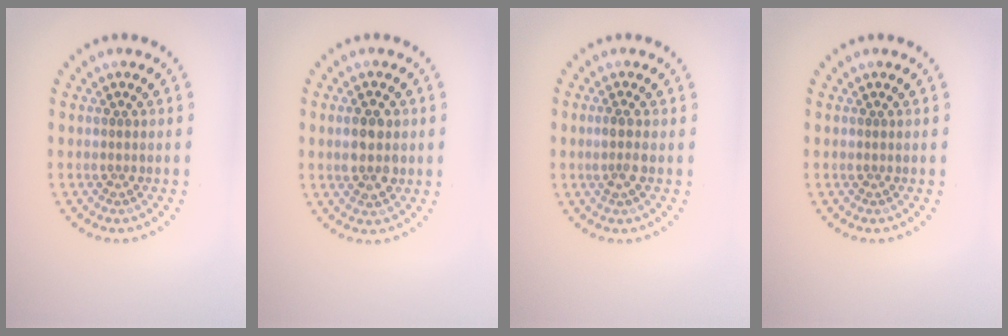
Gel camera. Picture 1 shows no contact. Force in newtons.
{"total": 2.8, "press": 2.8, "slide": 0.1}
{"total": 1.5, "press": 1.3, "slide": 0.8}
{"total": 0.0}